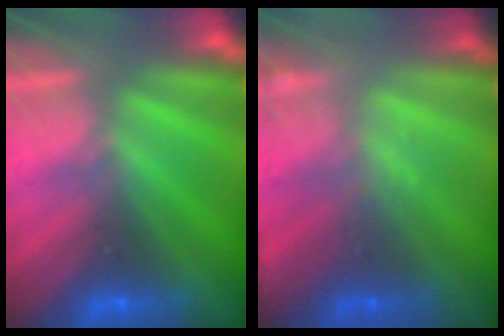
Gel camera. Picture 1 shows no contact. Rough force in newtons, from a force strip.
{"total": 1.9}